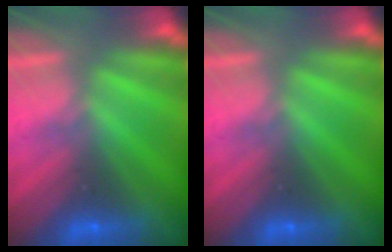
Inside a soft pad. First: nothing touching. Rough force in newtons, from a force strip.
{"total": 0.0}